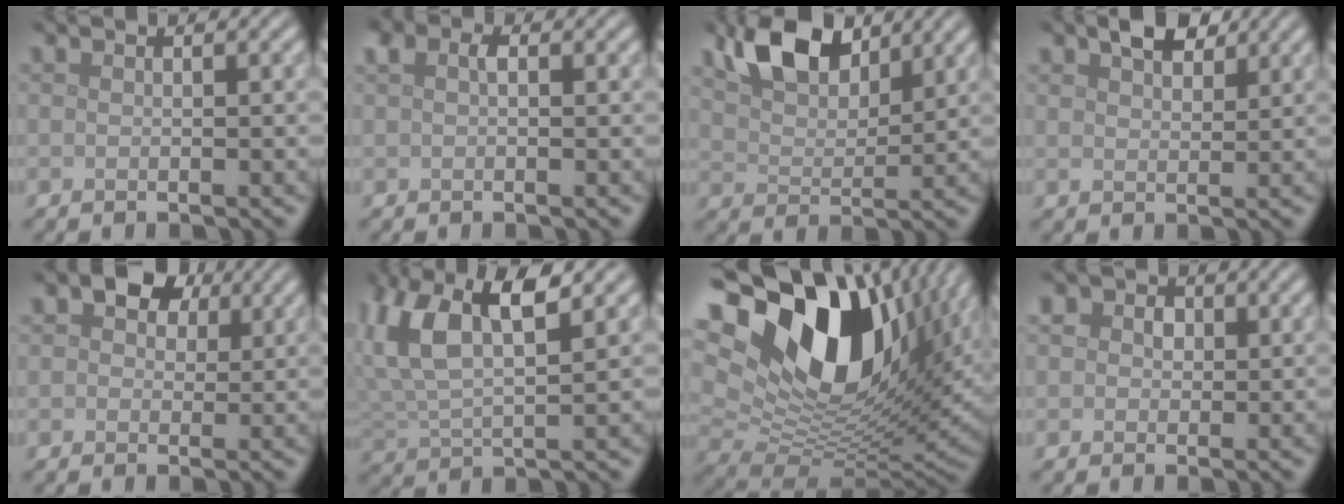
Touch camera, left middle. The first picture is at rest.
{"total": 1.6, "force": [0.6, 1.0, 1.2], "torque": [-0.026, 0.007, 0.007]}
{"total": 6.2, "force": [4.2, 3.0, 3.5], "torque": [-0.070, 0.006, 0.071]}
{"total": 3.6, "force": [2.4, 1.9, 1.9], "torque": [-0.035, 0.005, 0.040]}
{"total": 5.0, "force": [2.1, 3.4, 2.9], "torque": [-0.044, 0.009, 0.013]}
{"total": 8.3, "force": [3.6, 3.6, 6.5], "torque": [-0.144, 0.013, 0.064]}
{"total": 19.3, "force": [8.1, 11.3, 13.4], "torque": [-0.248, 0.023, 0.147]}
{"total": 6.1, "force": [2.5, 4.7, 3.1], "torque": [-0.039, 0.031, -0.005]}